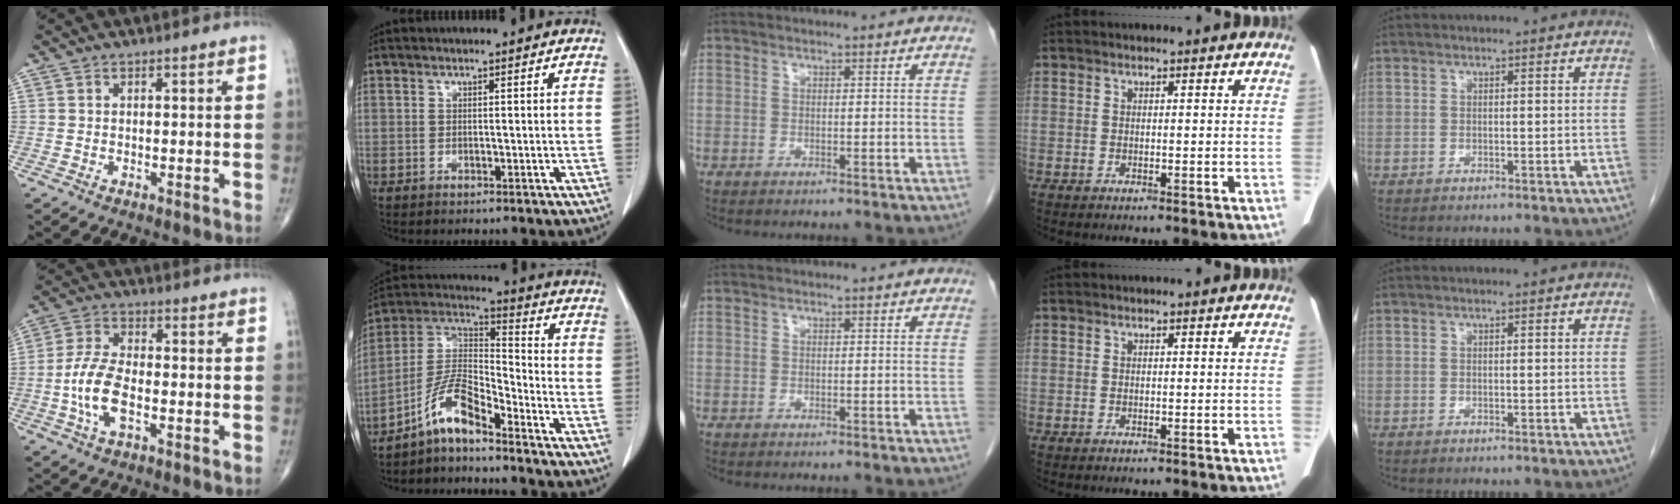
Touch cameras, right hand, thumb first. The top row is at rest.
{"thumb": {"total": 9.6, "force": [-2.3, 4.6, 8.1], "torque": [-0.171, 0.015, -0.048]}, "index": {"total": 8.2, "force": [-6.2, 1.8, 5.1], "torque": [-0.110, 0.018, -0.125]}}